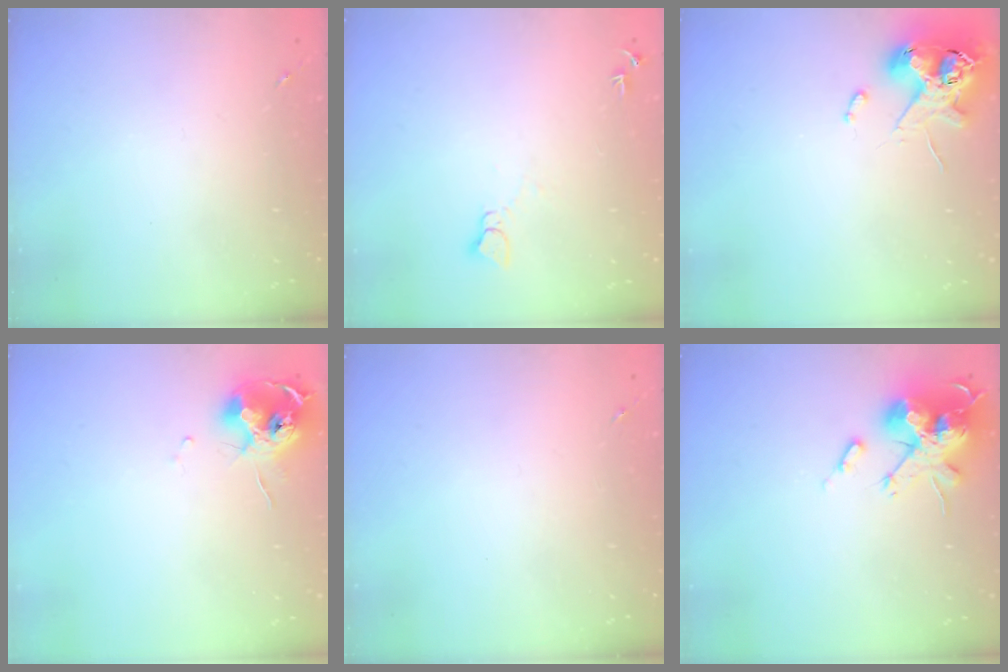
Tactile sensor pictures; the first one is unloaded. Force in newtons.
{"total": 4.6, "press": 4.6, "slide": 0.5}
{"total": 11.7, "press": 11.5, "slide": 1.7}
{"total": 11.5, "press": 11.4, "slide": 0.6}
{"total": 0.0}
{"total": 19.6, "press": 19.6, "slide": 0.1}